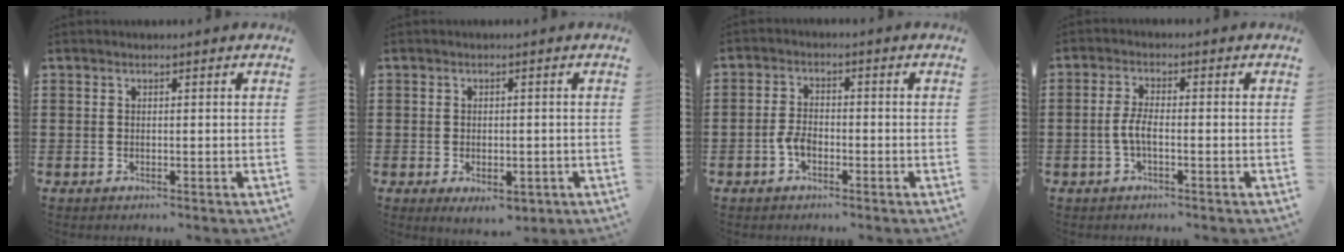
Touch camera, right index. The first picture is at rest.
{"total": 2.4, "force": [-1.5, 1.1, 1.5], "torque": [-0.028, -0.001, -0.027]}
{"total": 2.9, "force": [-1.4, 1.6, 2.1], "torque": [-0.055, -0.004, -0.030]}
{"total": 3.4, "force": [-1.1, 0.9, 3.1], "torque": [-0.077, -0.004, -0.027]}